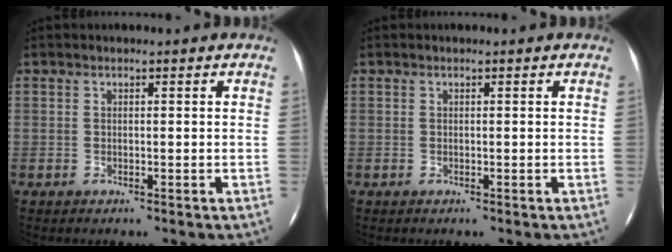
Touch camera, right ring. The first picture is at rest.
{"total": 0.0}